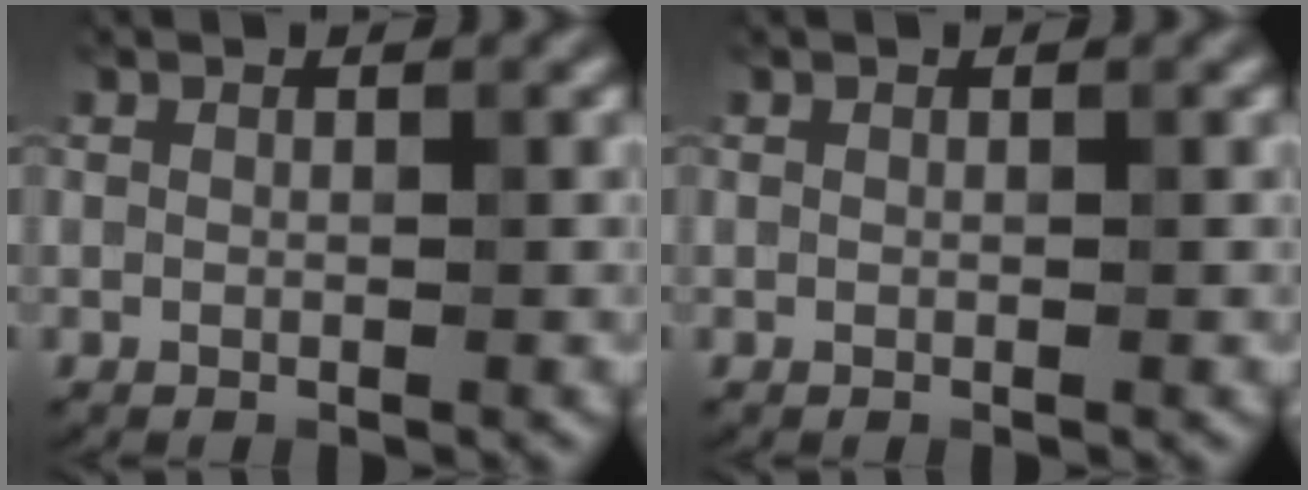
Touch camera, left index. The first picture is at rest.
{"total": 0.0}